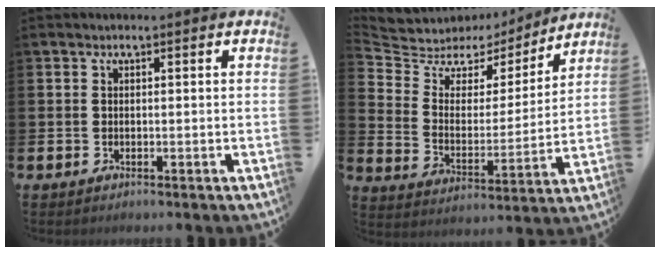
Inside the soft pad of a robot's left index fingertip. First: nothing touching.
{"total": 6.4, "force": [5.4, 3.3, 0.8], "torque": [-0.062, -0.039, 0.090]}